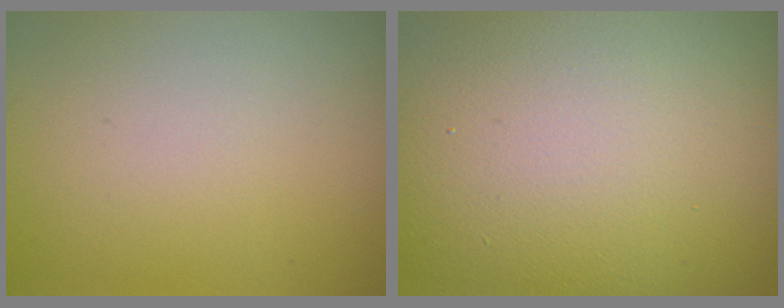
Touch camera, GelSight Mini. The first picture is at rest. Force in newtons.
{"total": 19.1, "press": 19.1, "slide": 1.1}